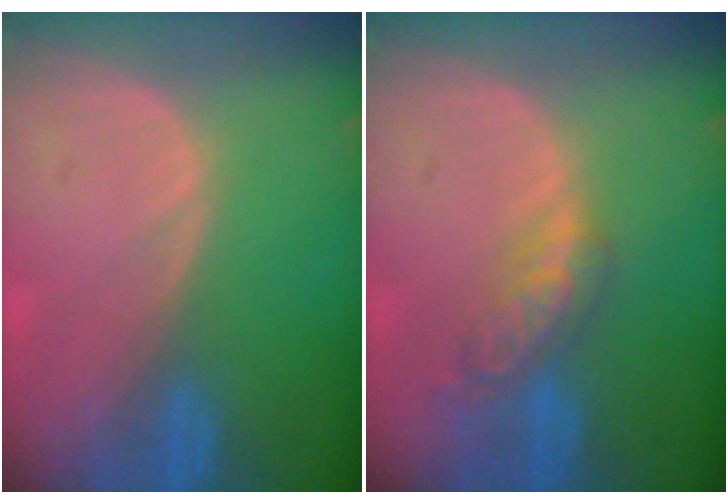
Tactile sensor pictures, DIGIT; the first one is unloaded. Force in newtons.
{"total": 5.7, "press": 4.9, "slide": 2.9}